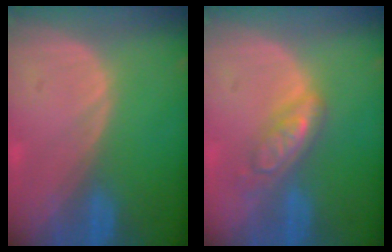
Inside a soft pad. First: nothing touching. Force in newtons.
{"total": 5.7, "press": 4.9, "slide": 2.9}